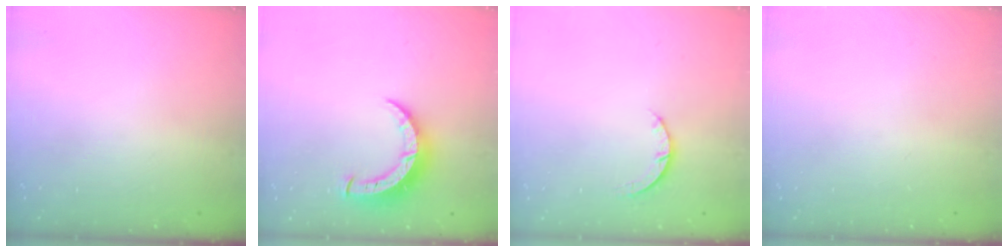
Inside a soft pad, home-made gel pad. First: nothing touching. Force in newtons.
{"total": 8.3, "press": 8.3, "slide": 1.0}
{"total": 2.9, "press": 2.9, "slide": 0.4}
{"total": 0.0}